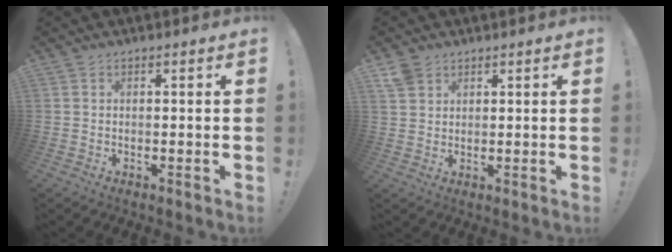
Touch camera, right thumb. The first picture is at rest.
{"total": 4.1, "force": [2.9, 2.6, 1.4], "torque": [-0.026, -0.011, 0.055]}